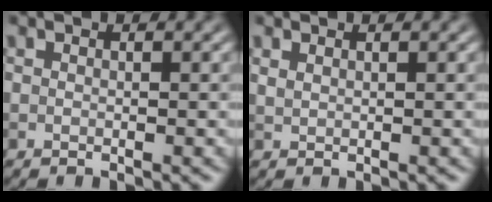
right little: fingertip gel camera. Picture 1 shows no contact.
{"total": 0.7, "force": [0.5, 0.3, 0.3], "torque": [-0.011, 0.000, 0.015]}